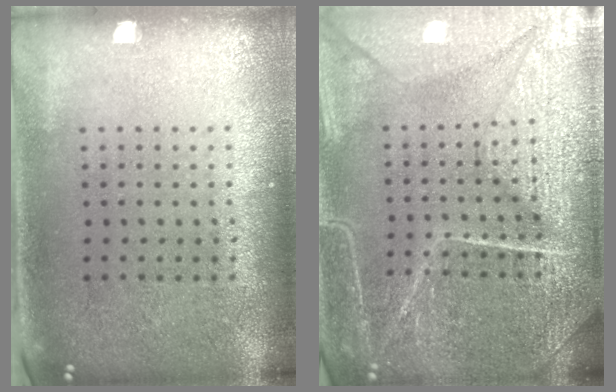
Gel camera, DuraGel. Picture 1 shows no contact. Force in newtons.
{"total": 7.2, "press": 7.1, "slide": 0.9}